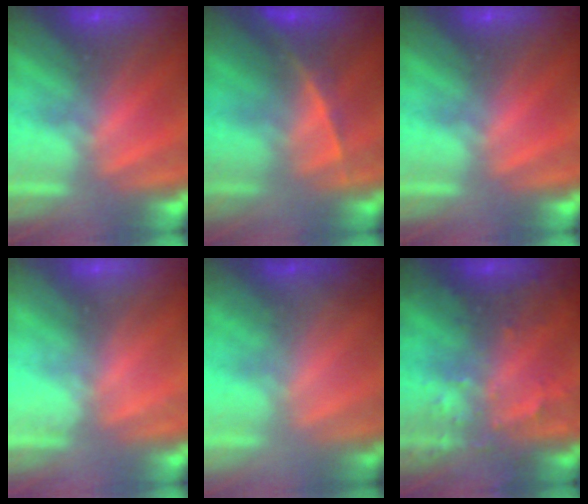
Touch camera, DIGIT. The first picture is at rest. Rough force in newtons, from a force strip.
{"total": 2.4}
{"total": 0.0}
{"total": 2.2}
{"total": 1.4}
{"total": 9.3}